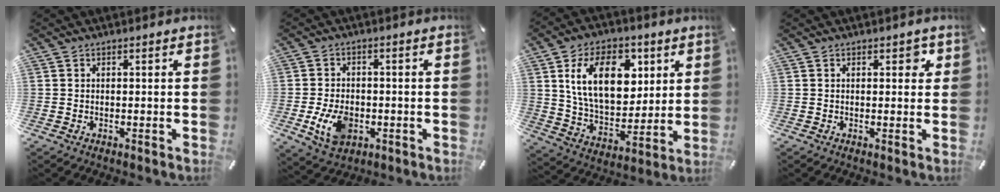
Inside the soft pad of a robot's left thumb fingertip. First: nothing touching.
{"total": 8.6, "force": [-2.3, 6.1, 5.6], "torque": [-0.112, 0.000, -0.043]}
{"total": 18.0, "force": [6.1, 11.9, 12.1], "torque": [-0.208, -0.001, 0.108]}
{"total": 2.1, "force": [0.8, 1.2, 1.5], "torque": [-0.008, -0.002, 0.006]}